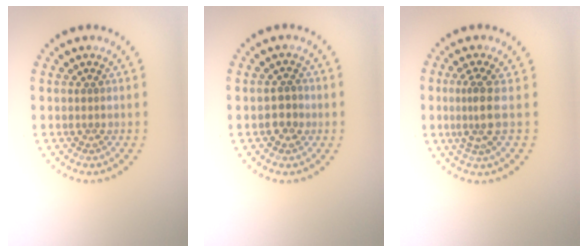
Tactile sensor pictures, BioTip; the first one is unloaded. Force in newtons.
{"total": 1.9, "press": 1.8, "slide": 0.4}
{"total": 2.7, "press": 1.9, "slide": 1.9}